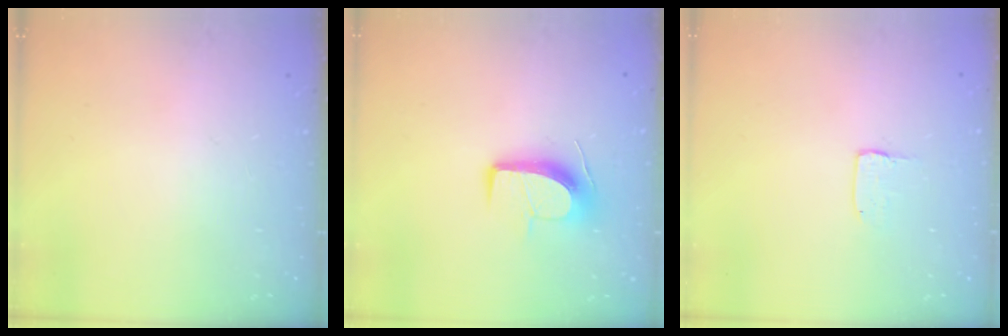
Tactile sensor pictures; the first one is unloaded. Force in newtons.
{"total": 10.9, "press": 10.9, "slide": 0.2}
{"total": 2.0, "press": 2.0, "slide": 0.0}